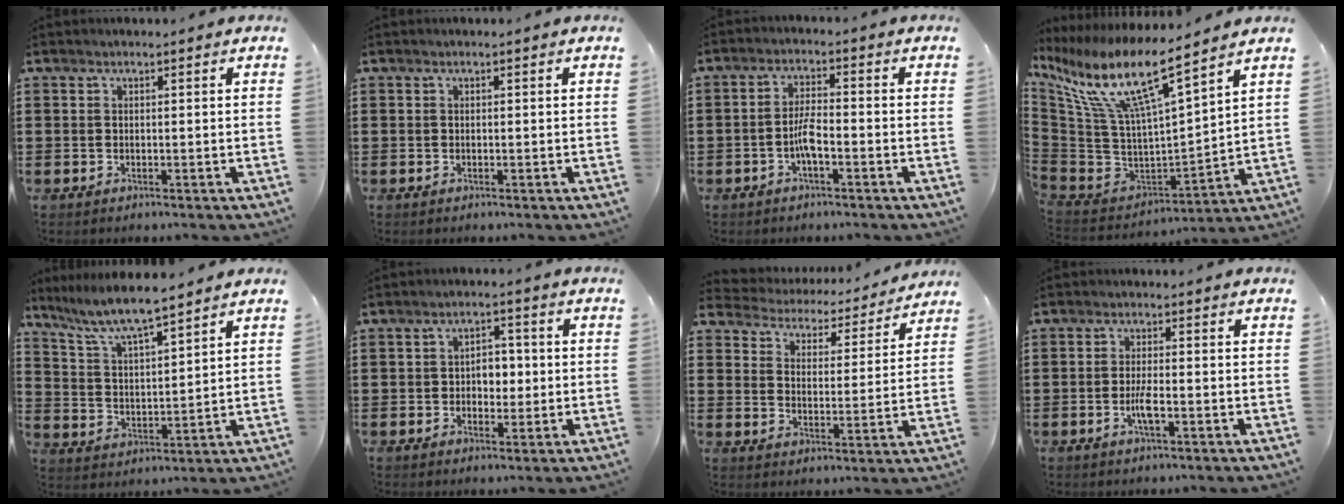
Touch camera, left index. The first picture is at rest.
{"total": 0.0}
{"total": 4.2, "force": [-1.7, 1.1, 3.7], "torque": [-0.079, 0.004, -0.036]}
{"total": 12.3, "force": [7.1, 2.3, 9.8], "torque": [-0.228, -0.054, 0.110]}
{"total": 6.6, "force": [5.7, 0.3, 3.2], "torque": [-0.085, -0.030, 0.096]}
{"total": 3.9, "force": [-0.4, 2.7, 2.8], "torque": [-0.045, 0.003, -0.016]}
{"total": 3.5, "force": [3.5, 0.3, -0.3], "torque": [-0.022, -0.036, 0.053]}
{"total": 3.3, "force": [-1.1, 0.6, 3.1], "torque": [-0.067, -0.004, -0.025]}